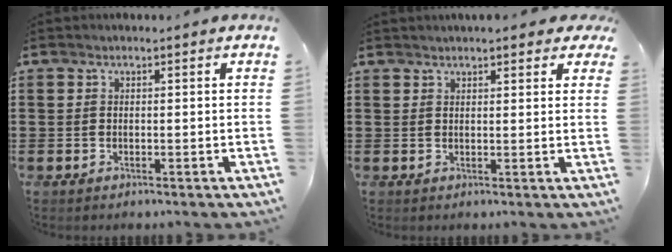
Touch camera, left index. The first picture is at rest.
{"total": 2.3, "force": [2.1, 0.4, 0.9], "torque": [-0.022, 0.004, 0.039]}